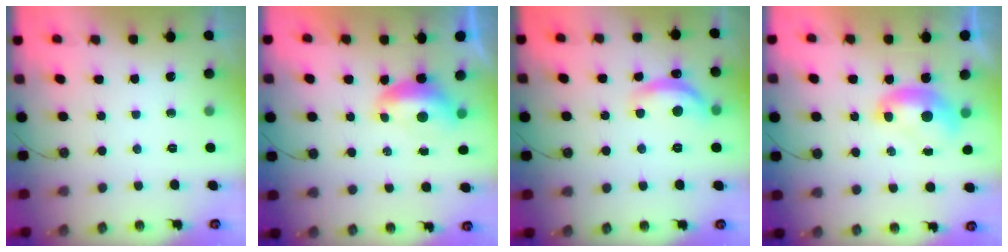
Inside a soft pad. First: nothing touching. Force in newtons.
{"total": 1.0, "press": 0.8, "slide": 0.6}
{"total": 6.2, "press": 6.2, "slide": 0.6}
{"total": 1.4, "press": 1.4, "slide": 0.1}